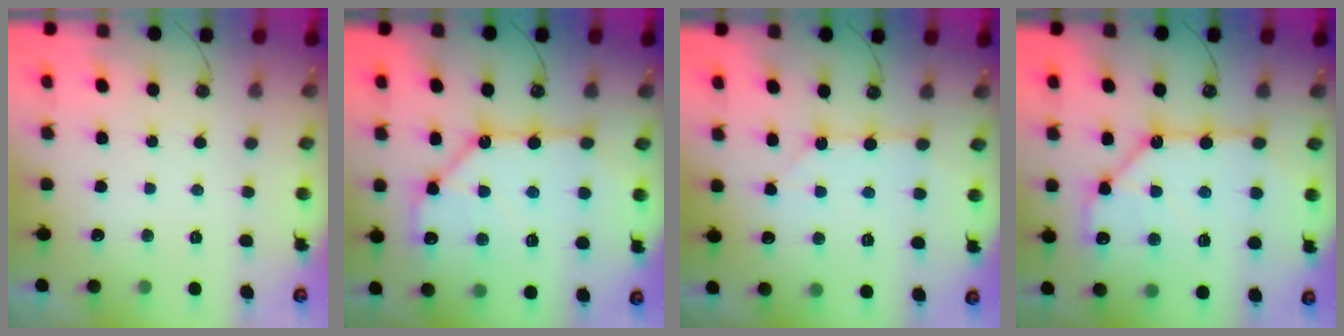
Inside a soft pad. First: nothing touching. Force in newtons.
{"total": 15.1, "press": 15.0, "slide": 1.8}
{"total": 3.7, "press": 3.7, "slide": 0.3}
{"total": 15.1, "press": 15.0, "slide": 1.8}